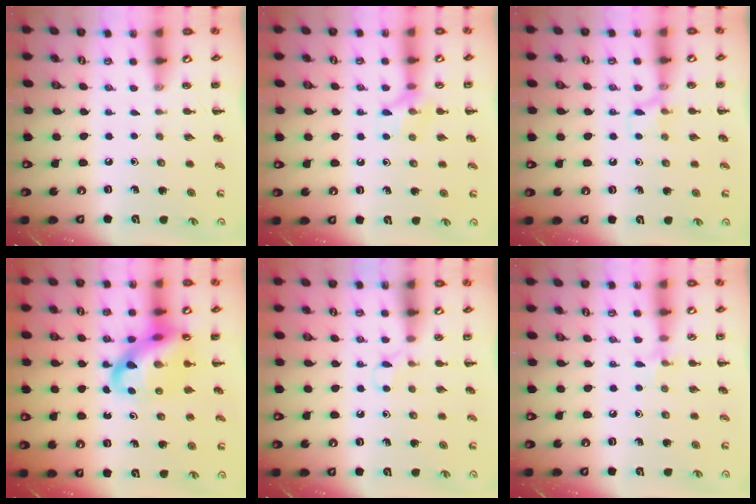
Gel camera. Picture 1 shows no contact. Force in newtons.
{"total": 8.2, "press": 8.1, "slide": 0.9}
{"total": 6.9, "press": 6.8, "slide": 1.1}
{"total": 15.2, "press": 14.7, "slide": 3.9}
{"total": 3.5, "press": 3.3, "slide": 1.1}
{"total": 5.4, "press": 5.1, "slide": 1.8}